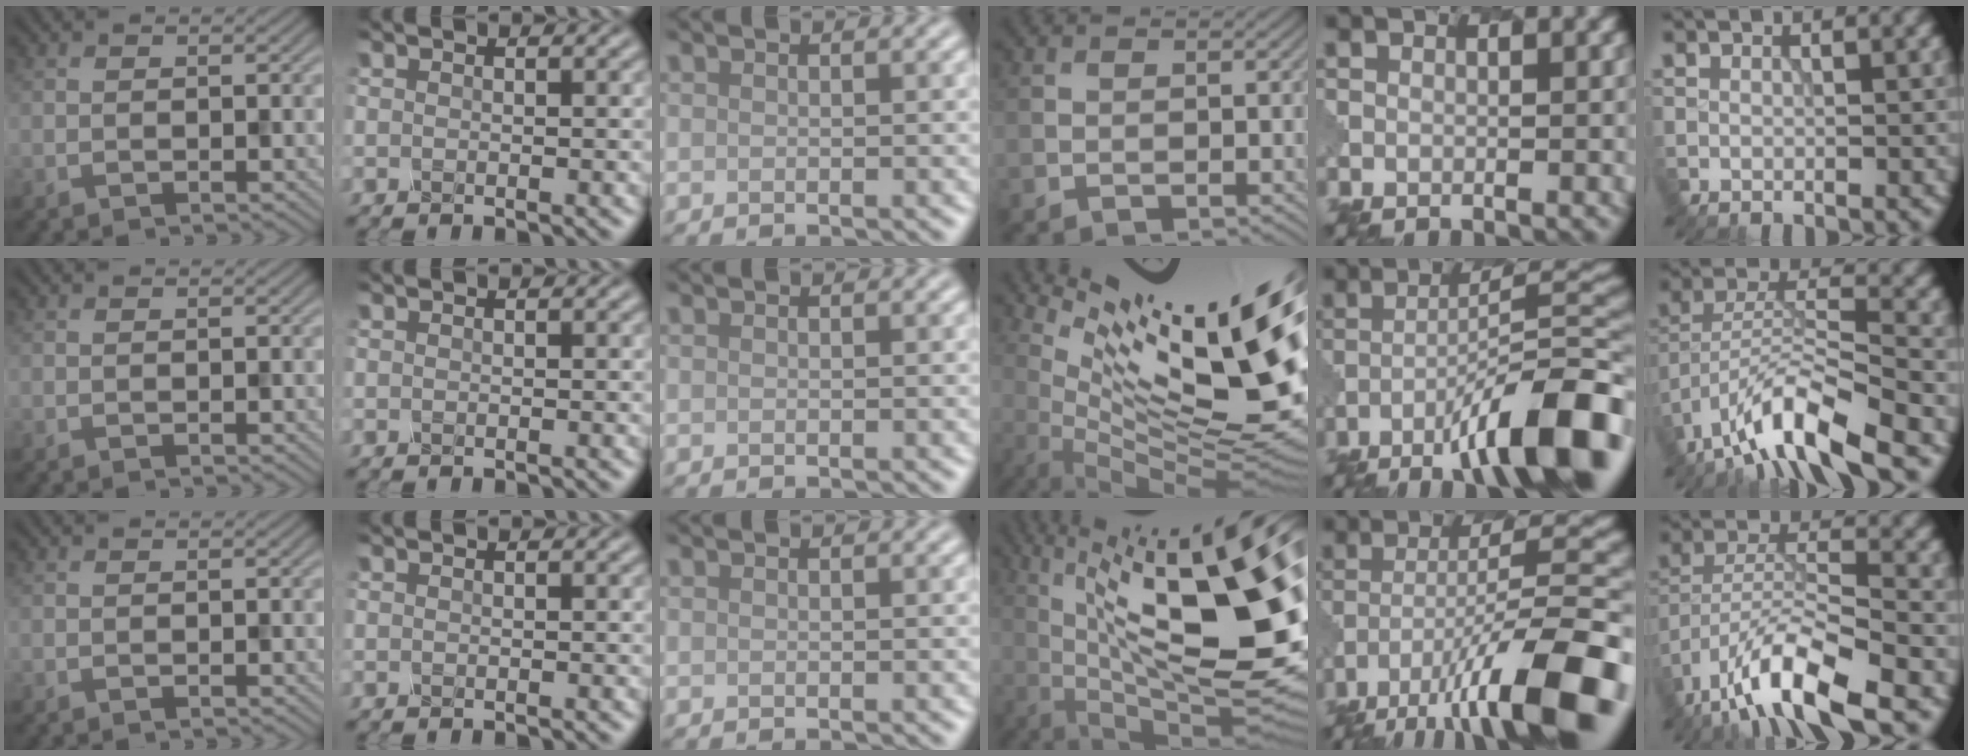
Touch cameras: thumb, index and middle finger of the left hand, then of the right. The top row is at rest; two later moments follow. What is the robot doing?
{"motion": "dispense", "object": "syringe"}